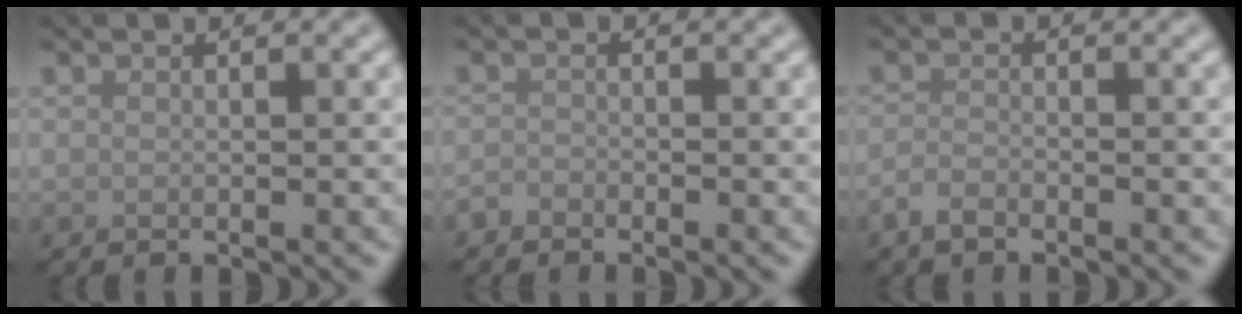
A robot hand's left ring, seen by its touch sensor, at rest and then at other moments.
{"total": 1.0, "force": [-0.9, 0.4, 0.2], "torque": [0.000, -0.001, -0.021]}
{"total": 1.5, "force": [-1.2, 0.6, 0.7], "torque": [-0.015, 0.001, -0.029]}